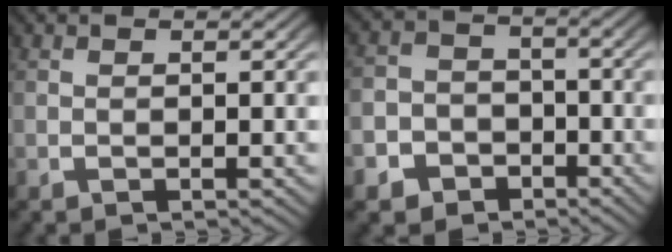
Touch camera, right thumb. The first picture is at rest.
{"total": 8.3, "force": [-3.8, 7.1, 1.8], "torque": [-0.022, -0.028, -0.065]}